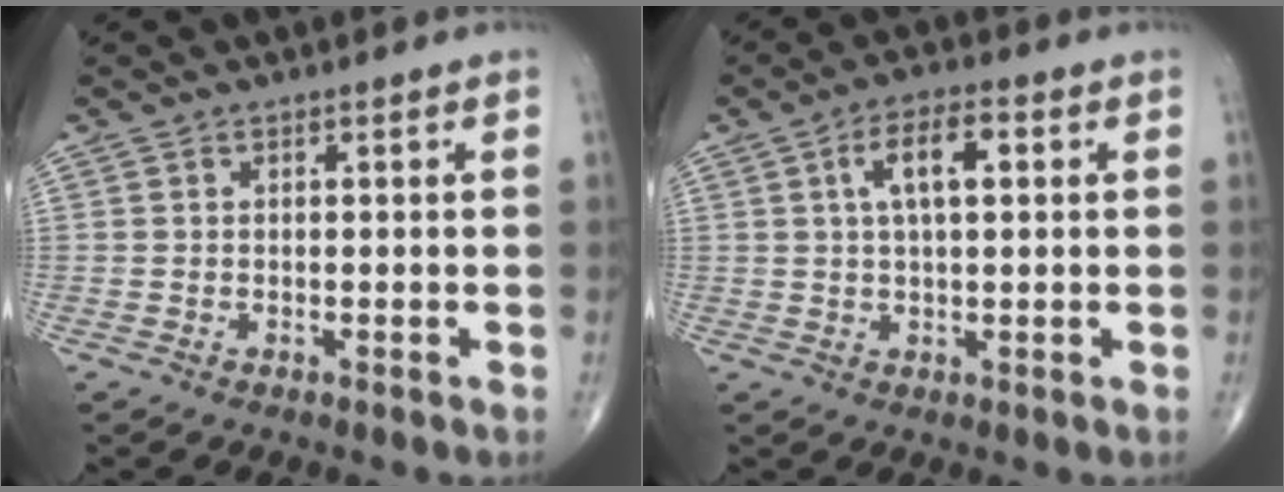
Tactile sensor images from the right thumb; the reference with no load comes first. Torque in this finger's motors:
{"motor_torque": [0.46, 1.84, 1.07, 0.29, 0.13]}